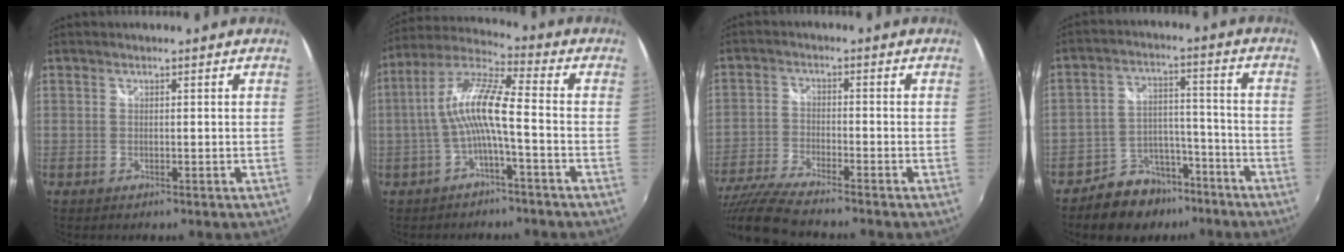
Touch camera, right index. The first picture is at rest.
{"total": 10.1, "force": [-2.0, 1.1, 9.8], "torque": [-0.206, 0.017, -0.036]}
{"total": 11.2, "force": [-9.8, 0.7, 5.5], "torque": [-0.133, -0.026, -0.189]}
{"total": 10.2, "force": [-7.8, 6.1, 2.3], "torque": [-0.044, 0.039, -0.110]}